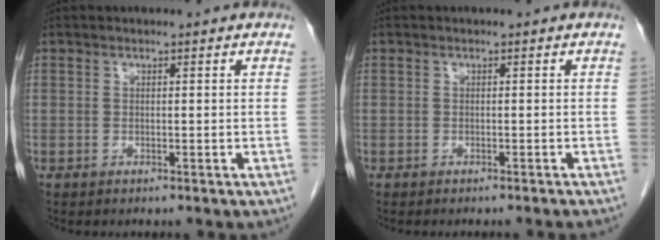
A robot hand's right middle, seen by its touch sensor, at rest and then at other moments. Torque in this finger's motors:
{"motor_torque": [0.04, -0.03, 0.01, 0.00]}